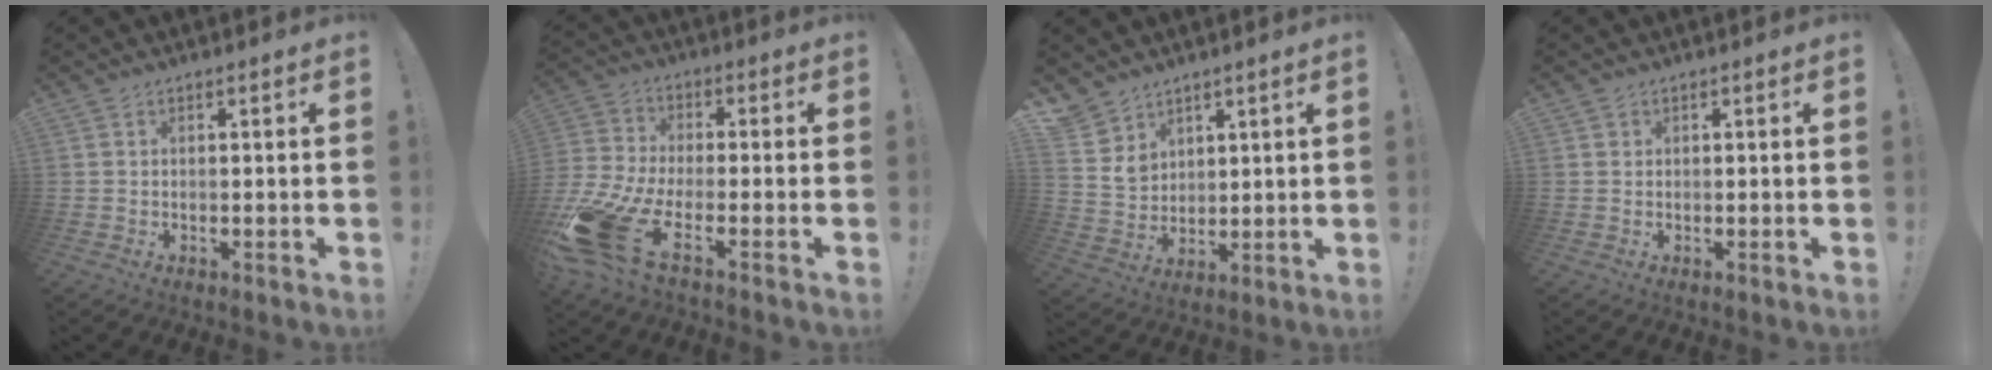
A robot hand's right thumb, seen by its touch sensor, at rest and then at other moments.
{"total": 15.0, "force": [-7.5, 5.6, 11.8], "torque": [-0.245, 0.029, -0.130]}
{"total": 7.4, "force": [5.0, 5.4, 0.3], "torque": [-0.011, -0.047, 0.100]}
{"total": 0.7, "force": [0.4, 0.6, 0.0], "torque": [0.008, -0.001, 0.006]}